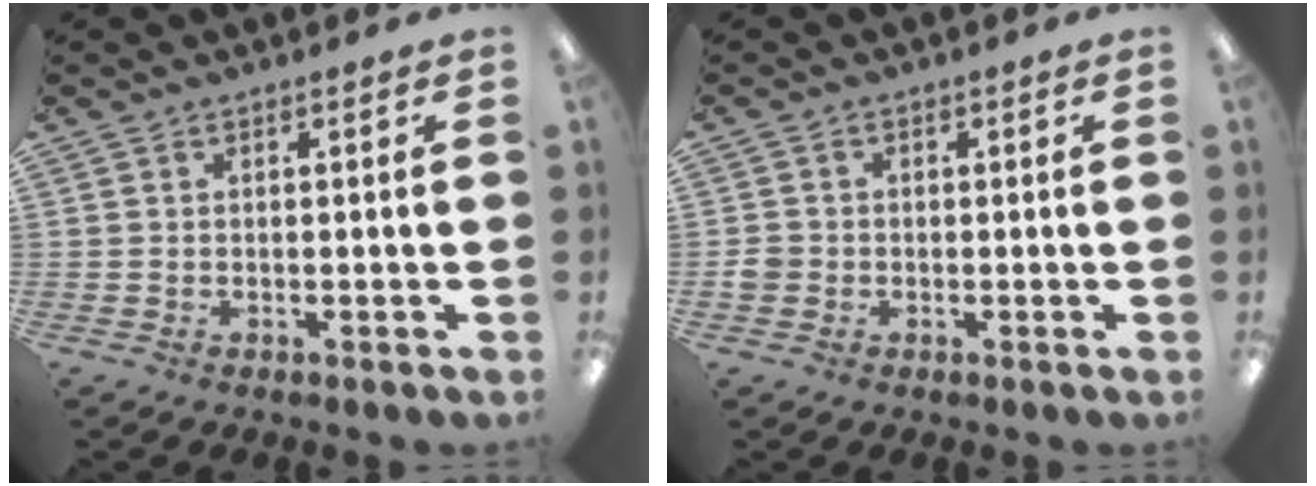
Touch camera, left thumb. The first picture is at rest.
{"total": 2.5, "force": [-0.7, 2.3, 0.6], "torque": [-0.010, 0.005, -0.015]}